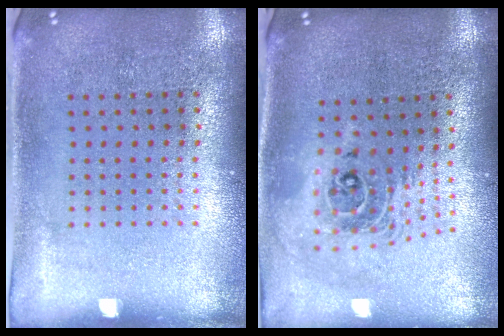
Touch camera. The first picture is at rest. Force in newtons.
{"total": 2.1, "press": 1.6, "slide": 1.4}